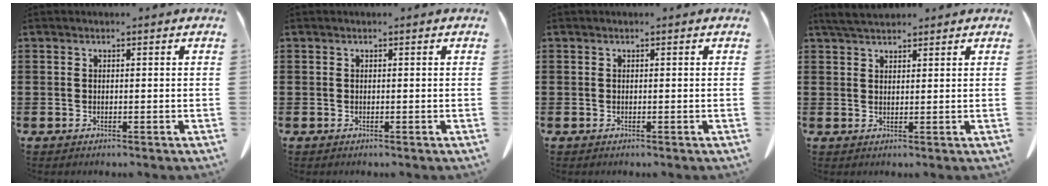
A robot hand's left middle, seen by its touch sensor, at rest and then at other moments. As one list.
[{"total": 0.0}, {"total": 0.0}, {"total": 3.1, "force": [2.8, 0.7, 1.2], "torque": [-0.031, -0.001, 0.054]}]